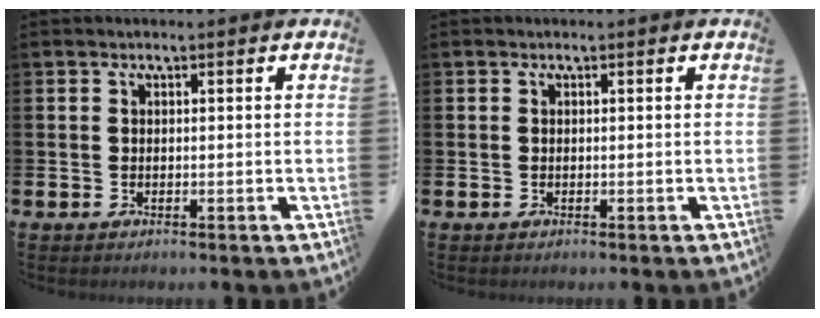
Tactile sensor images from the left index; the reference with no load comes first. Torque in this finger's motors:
{"motor_torque": [-0.03, -0.02, -0.01, 0.00]}